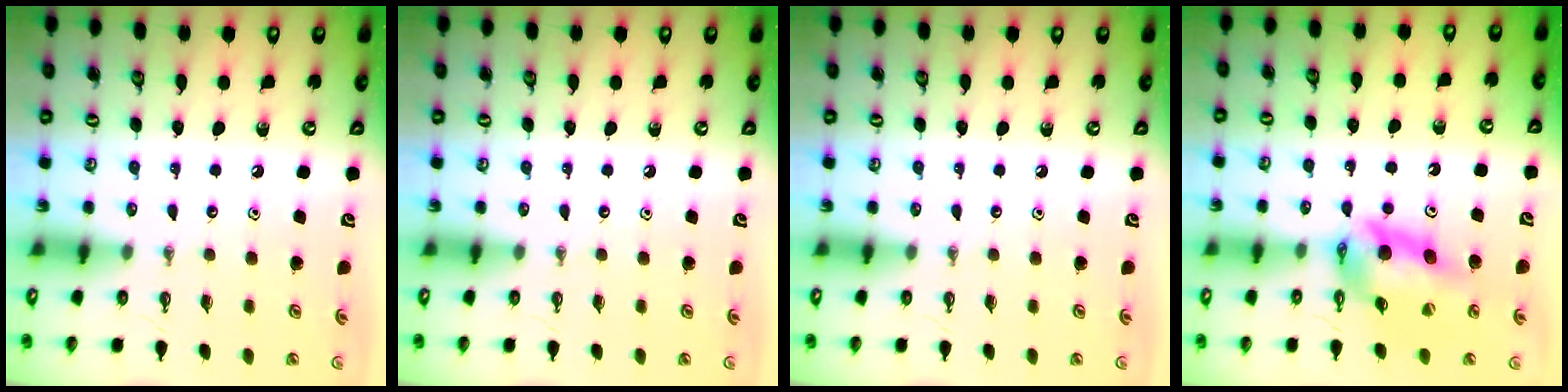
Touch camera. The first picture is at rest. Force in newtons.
{"total": 0.0}
{"total": 0.0}
{"total": 12.8, "press": 12.8, "slide": 1.2}